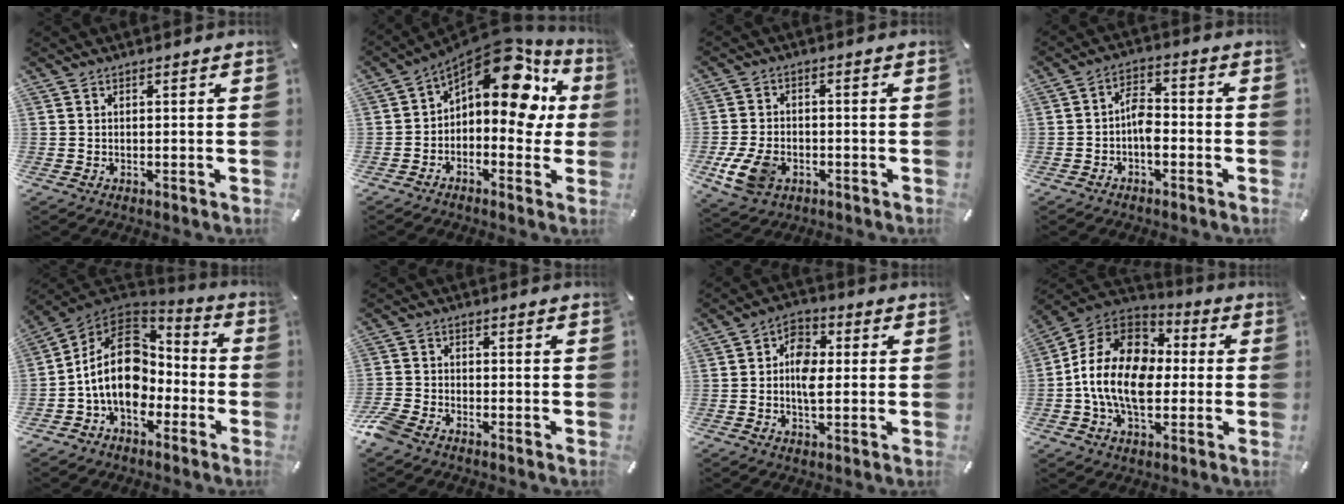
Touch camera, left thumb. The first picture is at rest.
{"total": 15.4, "force": [7.2, 7.5, 11.4], "torque": [-0.159, -0.059, 0.118]}
{"total": 8.9, "force": [-3.3, 6.2, 5.5], "torque": [-0.130, 0.006, -0.059]}
{"total": 5.9, "force": [-2.3, 3.4, 4.3], "torque": [-0.083, 0.016, -0.044]}
{"total": 16.9, "force": [-2.0, 12.7, 11.0], "torque": [-0.210, 0.009, -0.035]}
{"total": 4.3, "force": [-3.3, 2.1, 1.8], "torque": [-0.059, 0.009, -0.071]}
{"total": 7.2, "force": [-0.2, 4.6, 5.6], "torque": [-0.093, 0.009, -0.007]}
{"total": 17.0, "force": [-2.4, 12.3, 11.5], "torque": [-0.242, 0.023, -0.044]}